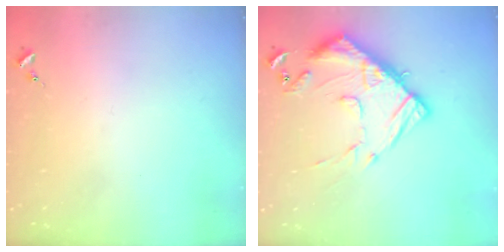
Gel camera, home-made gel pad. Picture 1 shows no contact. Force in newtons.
{"total": 16.6, "press": 16.6, "slide": 1.4}